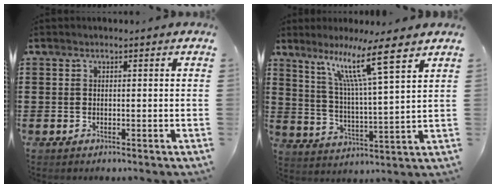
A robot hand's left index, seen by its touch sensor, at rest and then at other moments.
{"total": 11.0, "force": [7.7, 0.1, 7.9], "torque": [-0.166, -0.031, 0.125]}